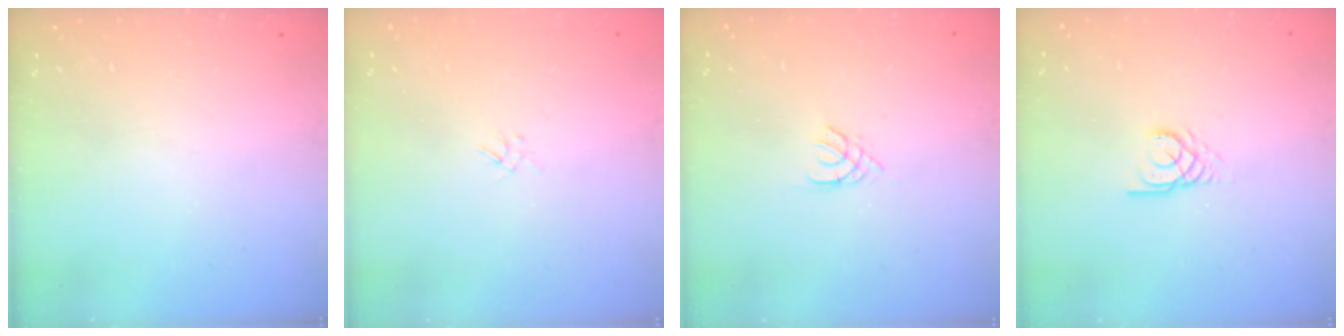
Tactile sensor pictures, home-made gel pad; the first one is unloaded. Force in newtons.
{"total": 1.0, "press": 0.9, "slide": 0.4}
{"total": 1.4, "press": 1.4, "slide": 0.3}
{"total": 2.9, "press": 2.9, "slide": 0.2}